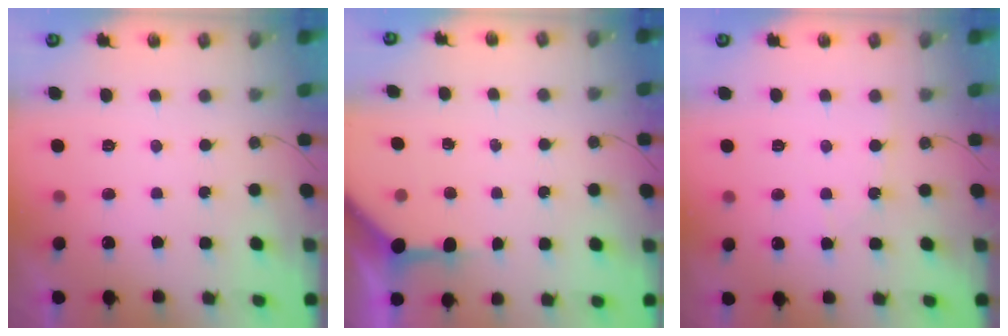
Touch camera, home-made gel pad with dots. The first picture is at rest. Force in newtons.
{"total": 5.0, "press": 5.0, "slide": 0.2}
{"total": 3.8, "press": 3.8, "slide": 0.4}